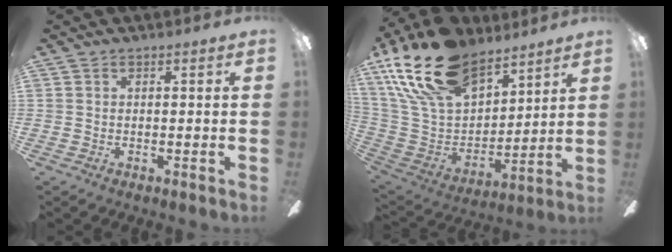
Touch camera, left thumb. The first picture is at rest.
{"total": 23.5, "force": [16.2, 11.8, 12.3], "torque": [-0.265, -0.091, 0.296]}